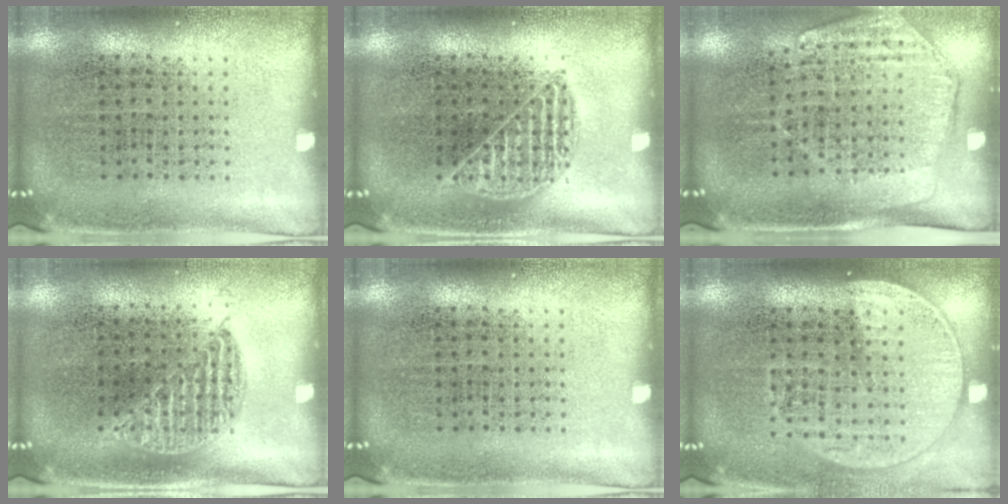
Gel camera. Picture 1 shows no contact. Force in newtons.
{"total": 1.5, "press": 1.5, "slide": 0.3}
{"total": 1.7, "press": 1.4, "slide": 0.9}
{"total": 0.8, "press": 0.8, "slide": 0.4}
{"total": 0.0}
{"total": 1.5, "press": 1.4, "slide": 0.6}